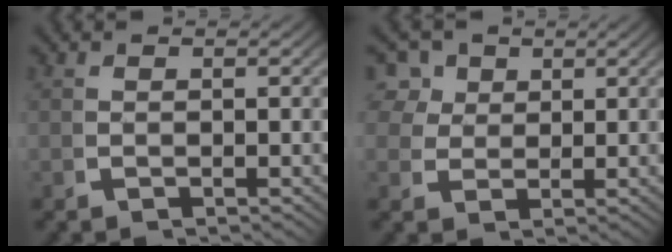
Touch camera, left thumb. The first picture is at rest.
{"total": 4.9, "force": [2.7, 3.7, 1.8], "torque": [-0.042, -0.008, 0.051]}